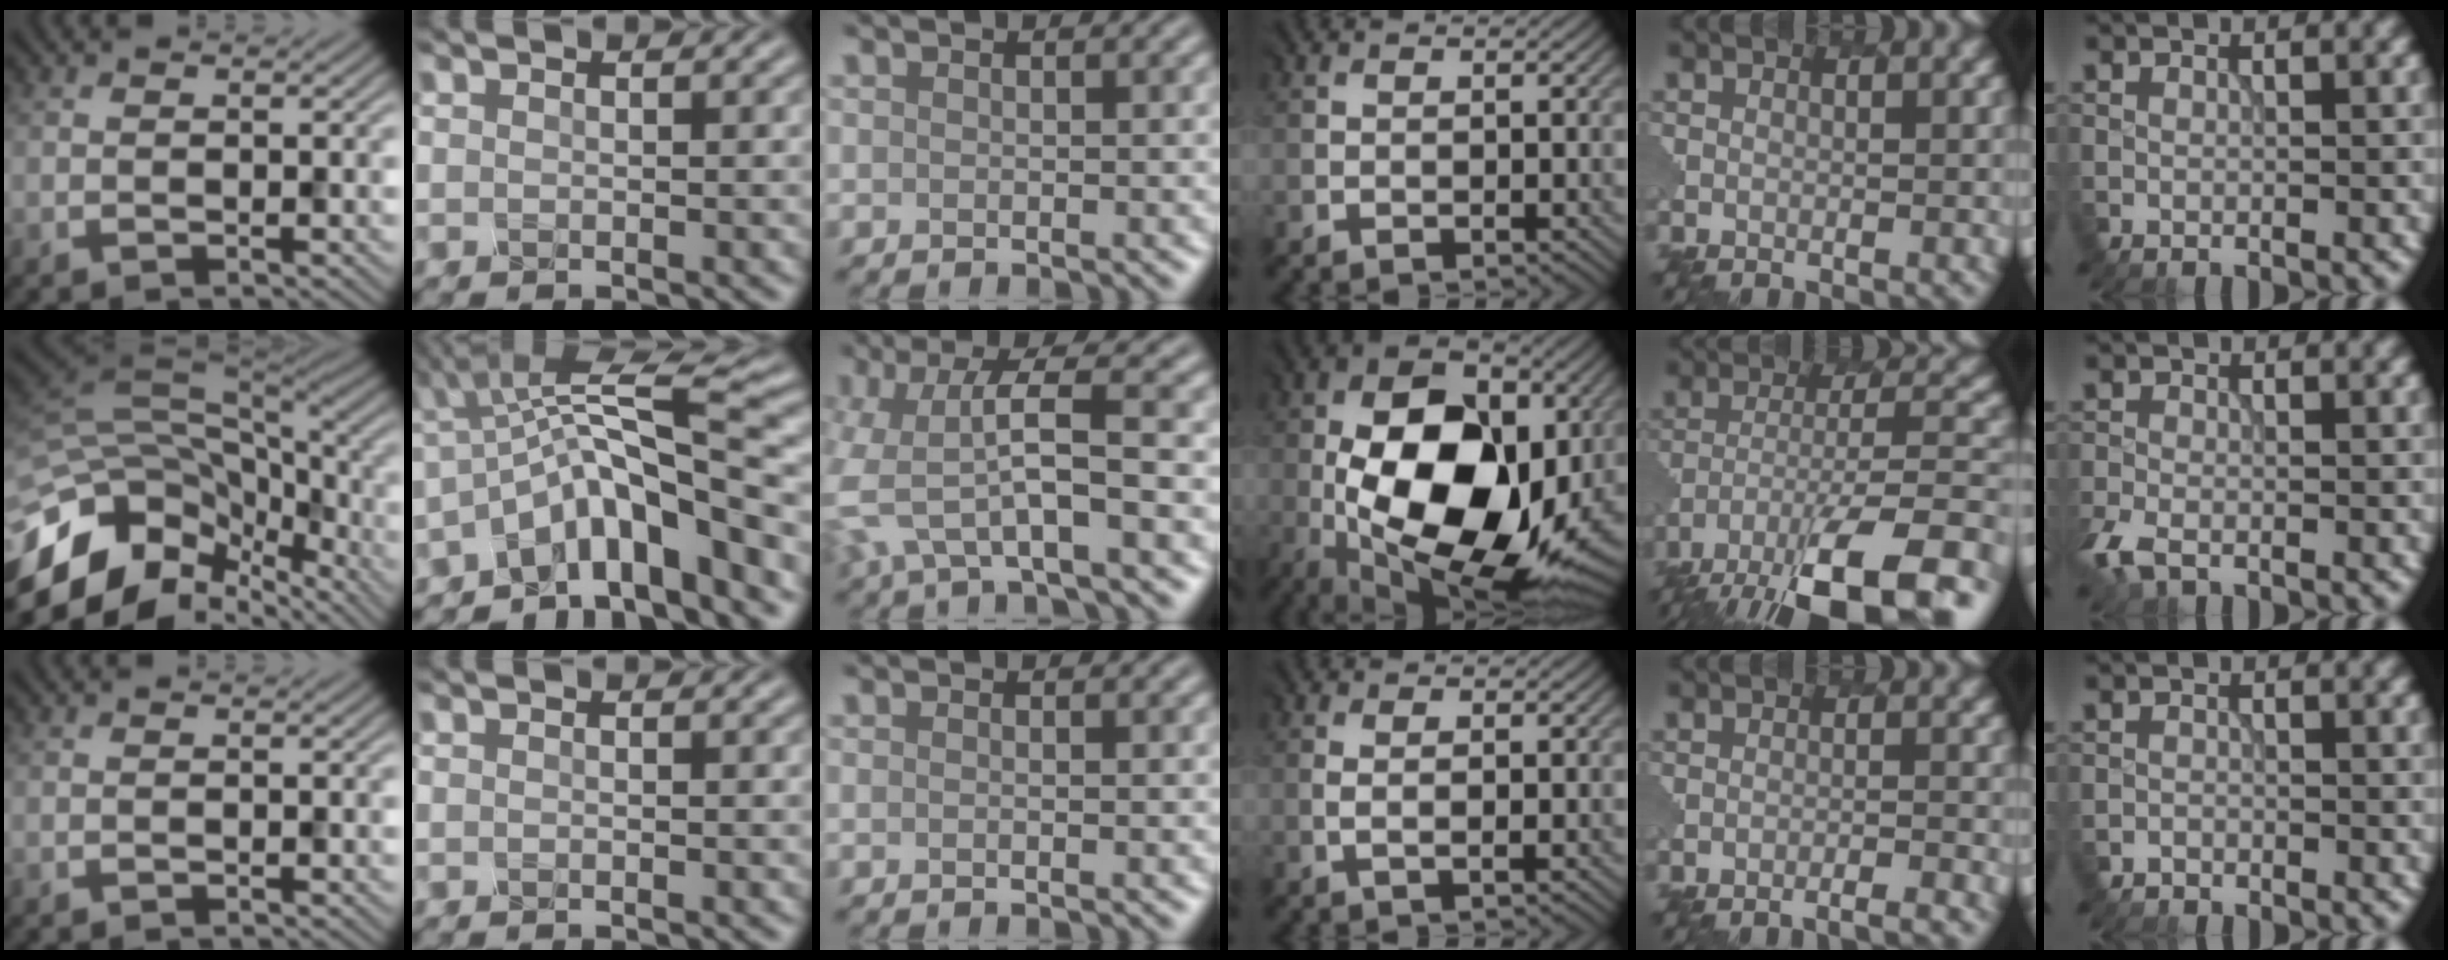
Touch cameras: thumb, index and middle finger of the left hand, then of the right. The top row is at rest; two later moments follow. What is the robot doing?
{"motion": "dispense", "object": "toothpaste"}